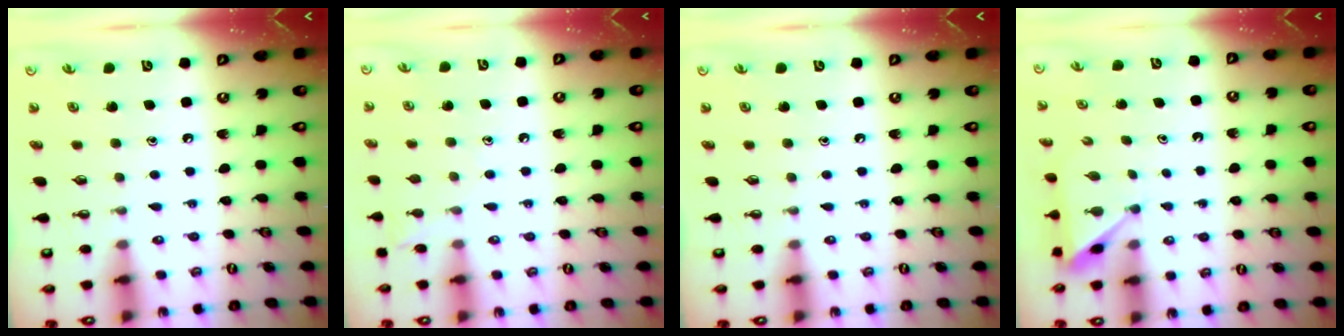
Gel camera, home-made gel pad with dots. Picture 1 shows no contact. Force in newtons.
{"total": 6.0, "press": 6.0, "slide": 0.6}
{"total": 0.0}
{"total": 2.7, "press": 2.7, "slide": 0.3}